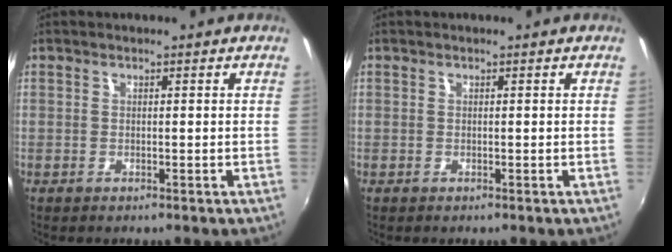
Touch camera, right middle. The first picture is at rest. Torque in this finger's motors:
{"motor_torque": [0.00, 0.00, 0.00, 0.00]}